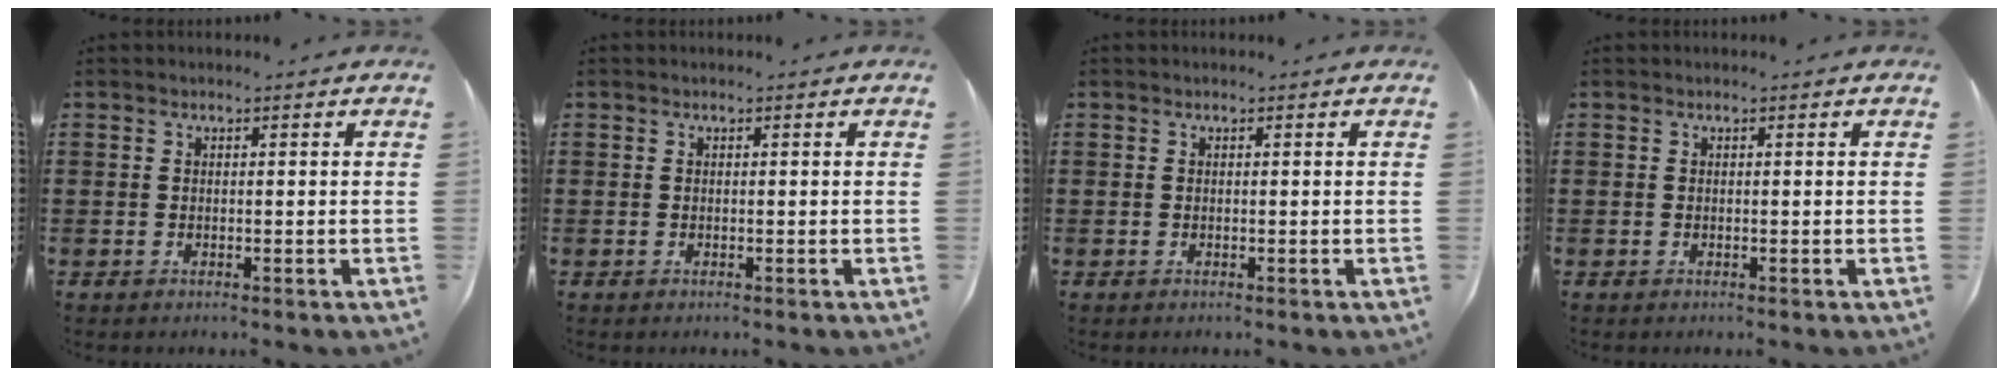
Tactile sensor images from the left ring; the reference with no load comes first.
{"total": 0.0}
{"total": 0.0}
{"total": 0.0}